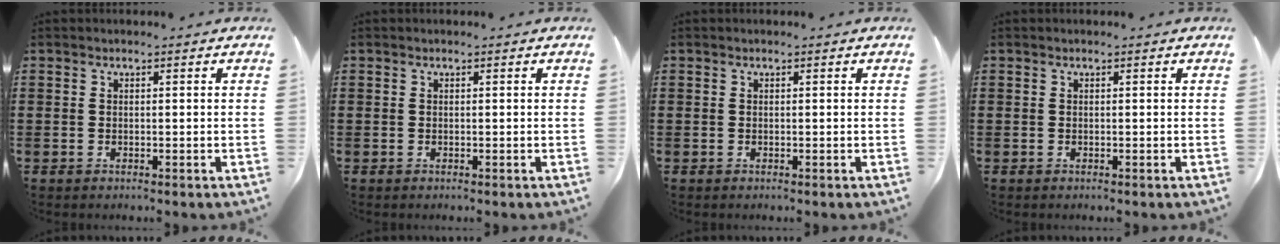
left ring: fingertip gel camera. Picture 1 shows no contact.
{"total": 0.0}
{"total": 0.0}
{"total": 0.0}